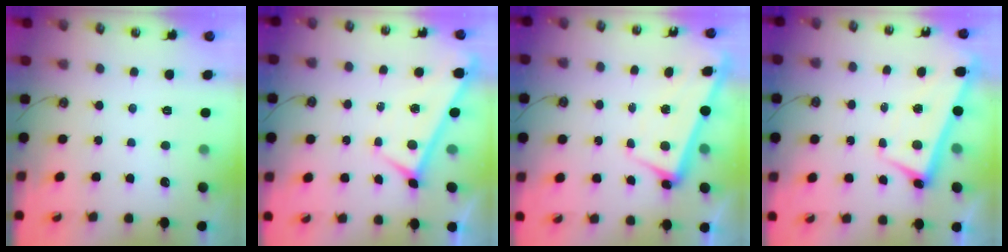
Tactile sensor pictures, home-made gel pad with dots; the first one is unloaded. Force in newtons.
{"total": 0.0}
{"total": 2.1, "press": 2.0, "slide": 0.9}
{"total": 2.6, "press": 2.5, "slide": 0.8}